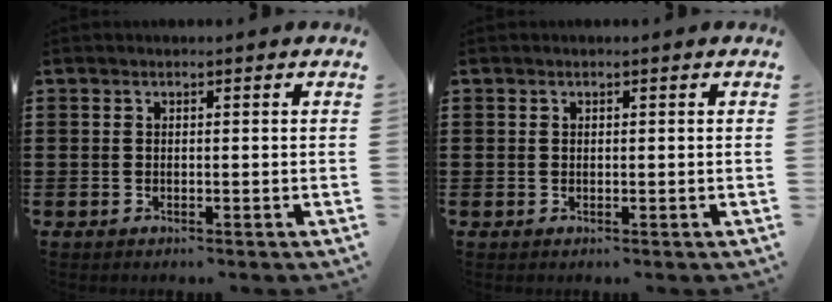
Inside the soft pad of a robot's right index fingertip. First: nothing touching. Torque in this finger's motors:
{"motor_torque": [0.61, 0.58, 0.00, -0.01]}